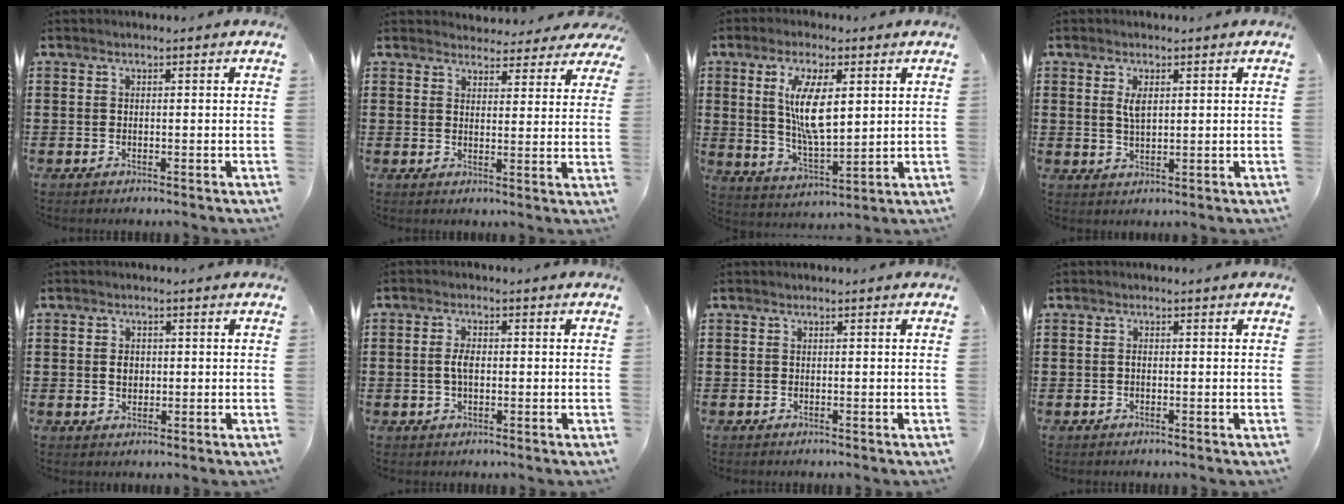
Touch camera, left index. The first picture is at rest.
{"total": 3.8, "force": [3.7, 0.9, 0.2], "torque": [-0.011, -0.015, 0.066]}
{"total": 9.4, "force": [2.8, 3.6, 8.3], "torque": [-0.164, 0.004, 0.045]}
{"total": 2.7, "force": [1.0, 1.0, 2.3], "torque": [-0.050, 0.004, 0.018]}
{"total": 2.1, "force": [0.2, 1.6, 1.3], "torque": [-0.030, 0.008, 0.003]}
{"total": 2.8, "force": [0.0, 1.3, 2.4], "torque": [-0.057, 0.002, -0.004]}
{"total": 0.0}
{"total": 0.6, "force": [-0.2, 0.3, 0.4], "torque": [-0.012, -0.004, -0.003]}